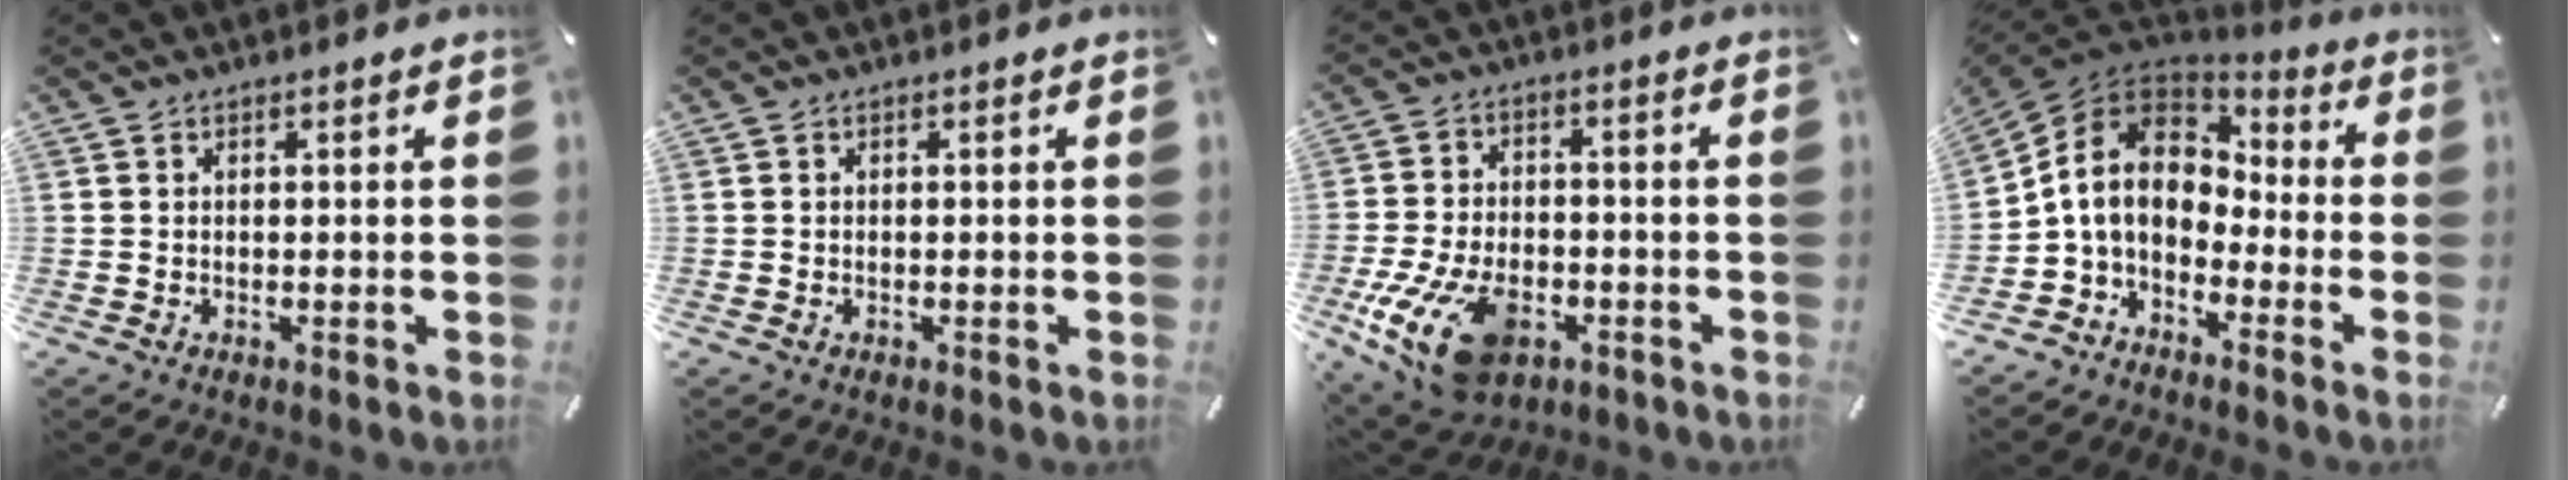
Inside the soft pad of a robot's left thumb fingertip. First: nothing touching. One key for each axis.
{"total": 0.0}
{"total": 16.6, "fx": -6.8, "fy": 10.0, "fz": 11.4, "tx": -0.221, "ty": 0.030, "tz": -0.110}
{"total": 10.3, "fx": -0.6, "fy": 8.2, "fz": 6.2, "tx": -0.158, "ty": 0.008, "tz": -0.013}